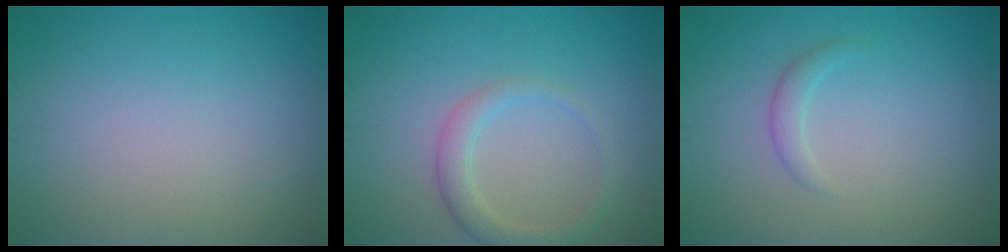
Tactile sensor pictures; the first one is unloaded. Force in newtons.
{"total": 2.5, "press": 2.5, "slide": 0.2}
{"total": 1.3, "press": 1.3, "slide": 0.0}